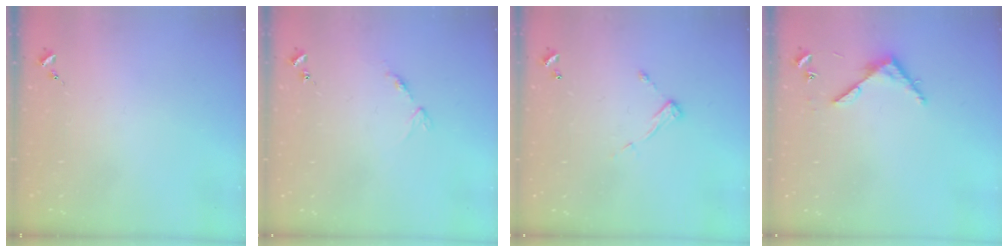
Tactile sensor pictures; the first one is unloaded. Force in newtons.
{"total": 7.8, "press": 7.8, "slide": 0.6}
{"total": 7.3, "press": 7.3, "slide": 0.4}
{"total": 5.0, "press": 5.0, "slide": 0.4}